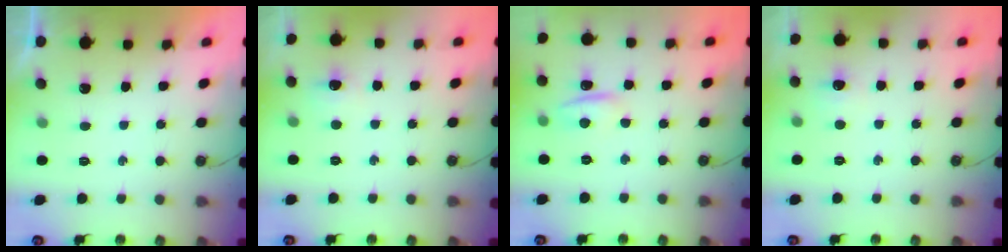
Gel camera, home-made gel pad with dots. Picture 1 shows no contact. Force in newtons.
{"total": 4.9, "press": 4.9, "slide": 0.7}
{"total": 3.8, "press": 3.8, "slide": 0.4}
{"total": 4.4, "press": 4.4, "slide": 0.6}